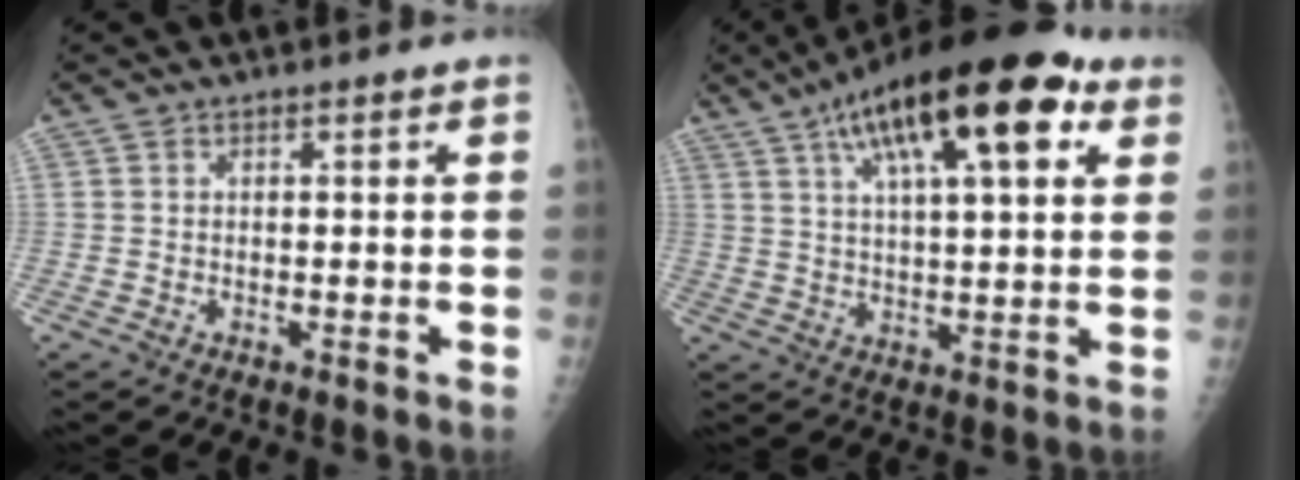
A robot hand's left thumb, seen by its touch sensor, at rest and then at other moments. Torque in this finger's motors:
{"motor_torque": [0.44, 0.51, 1.70, -1.07, 0.48]}